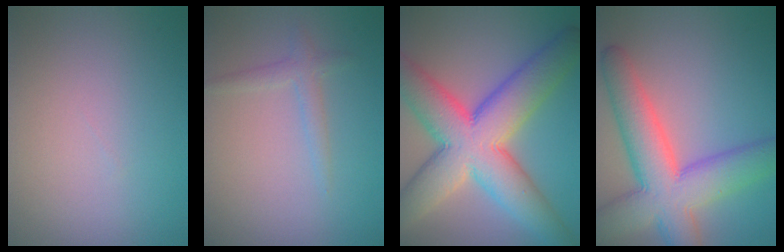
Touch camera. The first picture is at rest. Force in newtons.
{"total": 0.9, "press": 0.9, "slide": 0.1}
{"total": 12.2, "press": 12.2, "slide": 0.5}
{"total": 9.7, "press": 9.6, "slide": 0.4}